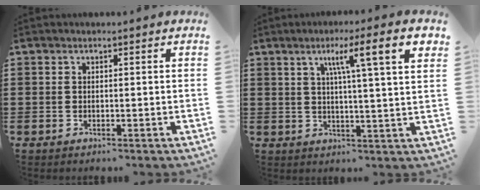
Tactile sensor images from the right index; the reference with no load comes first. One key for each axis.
{"total": 8.8, "fx": 3.7, "fy": 0.4, "fz": 7.9, "tx": -0.147, "ty": 0.000, "tz": 0.056}